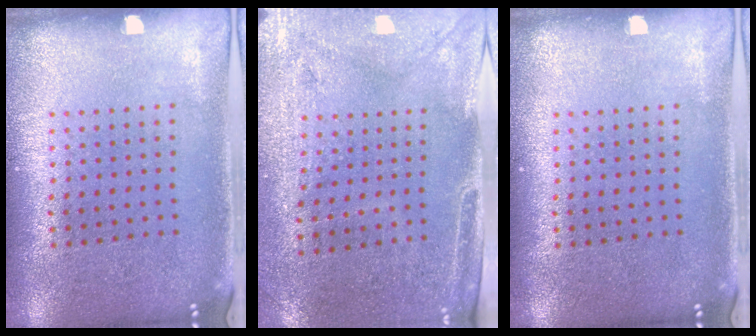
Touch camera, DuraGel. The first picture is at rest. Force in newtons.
{"total": 2.9, "press": 2.5, "slide": 1.6}
{"total": 0.0}